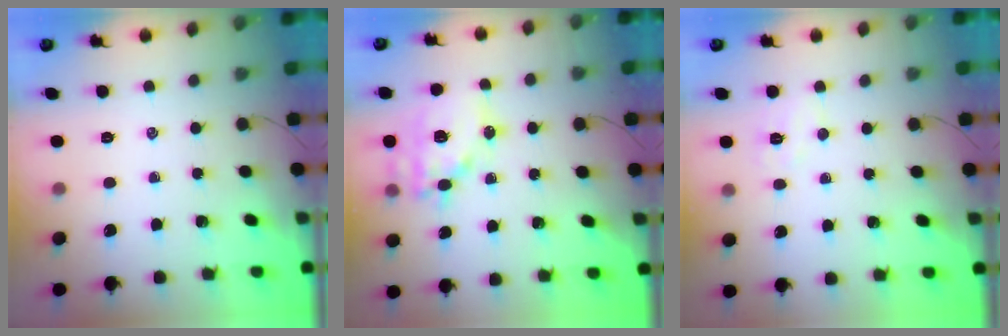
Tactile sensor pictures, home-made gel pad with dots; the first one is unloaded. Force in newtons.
{"total": 15.5, "press": 15.3, "slide": 2.4}
{"total": 5.2, "press": 5.1, "slide": 0.9}